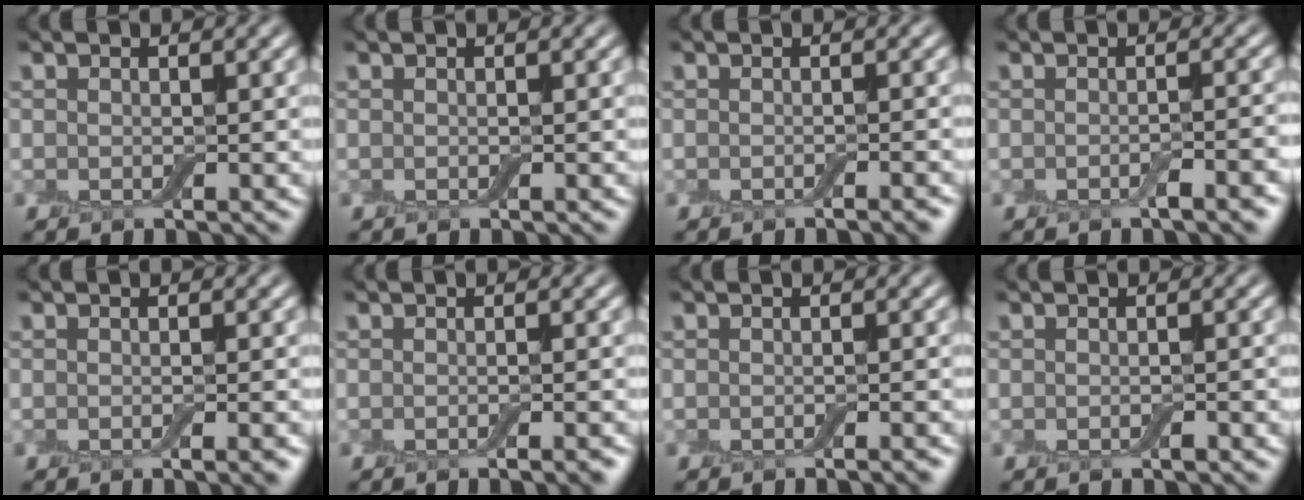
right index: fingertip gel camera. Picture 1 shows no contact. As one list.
[{"total": 0.0}, {"total": 1.4, "force": [-0.8, 0.2, 1.1], "torque": [-0.007, 0.001, -0.012]}, {"total": 2.2, "force": [-1.1, 0.5, 1.9], "torque": [-0.022, 0.002, -0.019]}, {"total": 1.5, "force": [-0.6, 0.3, 1.4], "torque": [-0.011, 0.000, -0.009]}, {"total": 1.7, "force": [-0.9, 0.3, 1.4], "torque": [-0.011, 0.002, -0.013]}, {"total": 1.0, "force": [-0.6, 0.1, 0.8], "torque": [-0.006, 0.000, -0.011]}, {"total": 0.5, "force": [-0.3, 0.2, 0.4], "torque": [-0.006, 0.001, -0.004]}]